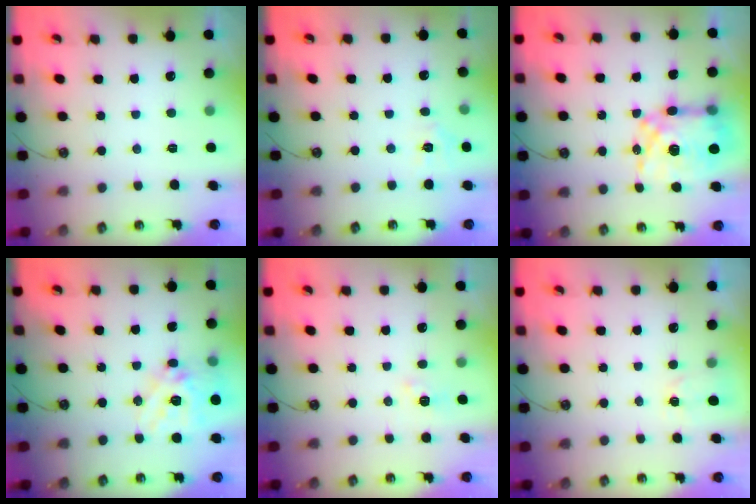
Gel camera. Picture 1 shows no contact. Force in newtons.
{"total": 5.0, "press": 5.0, "slide": 0.7}
{"total": 15.5, "press": 15.4, "slide": 1.3}
{"total": 18.0, "press": 17.9, "slide": 1.9}
{"total": 4.0, "press": 4.0, "slide": 0.6}
{"total": 2.5, "press": 2.5, "slide": 0.4}